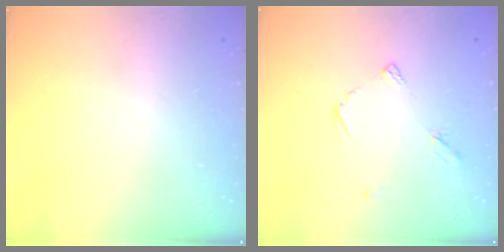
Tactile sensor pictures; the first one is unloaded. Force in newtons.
{"total": 6.5, "press": 6.5, "slide": 0.6}